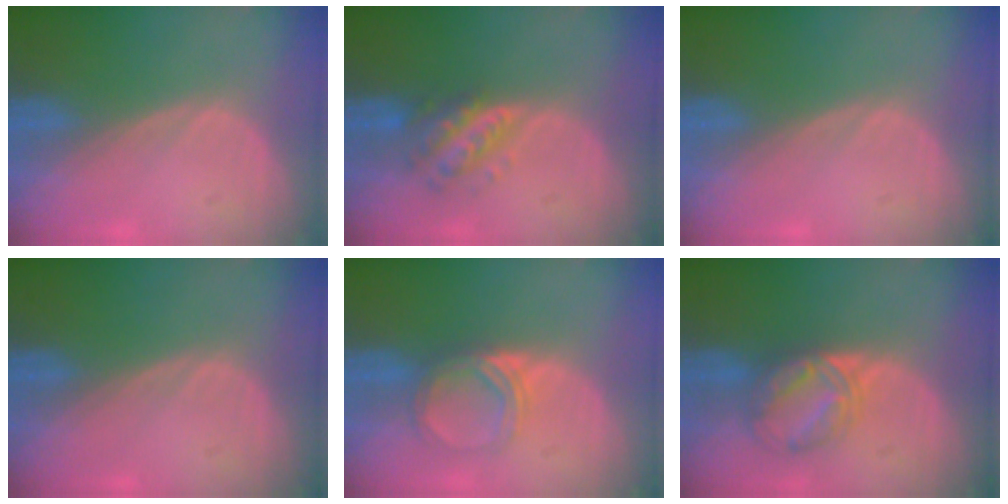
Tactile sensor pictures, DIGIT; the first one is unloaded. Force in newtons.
{"total": 5.7, "press": 5.3, "slide": 2.3}
{"total": 0.0}
{"total": 0.0}
{"total": 5.2, "press": 4.7, "slide": 2.3}
{"total": 6.3, "press": 6.3, "slide": 0.3}